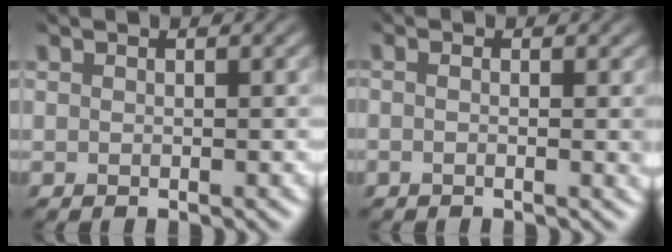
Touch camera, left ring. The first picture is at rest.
{"total": 1.2, "force": [-0.2, 0.1, 1.1], "torque": [-0.017, -0.002, -0.003]}